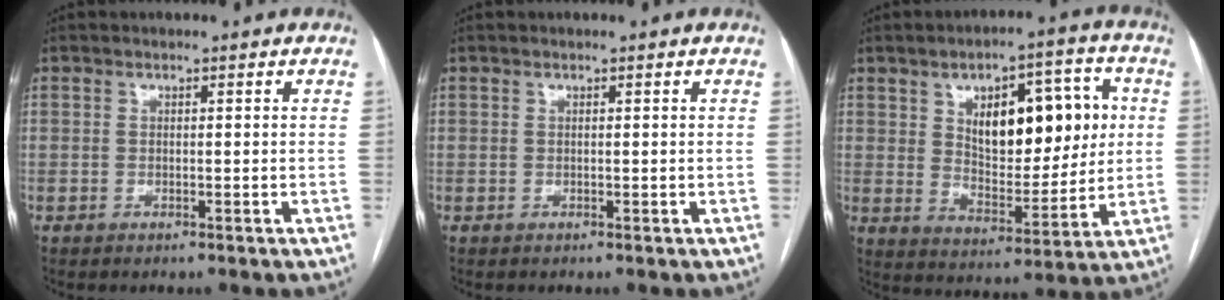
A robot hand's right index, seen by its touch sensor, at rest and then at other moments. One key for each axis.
{"total": 0.0}
{"total": 15.1, "fx": 3.7, "fy": 6.8, "fz": 13.0, "tx": -0.181, "ty": 0.023, "tz": 0.064}